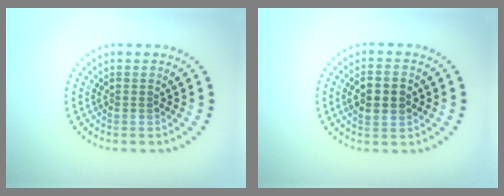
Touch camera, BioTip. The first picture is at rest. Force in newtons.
{"total": 3.2, "press": 3.2, "slide": 0.1}